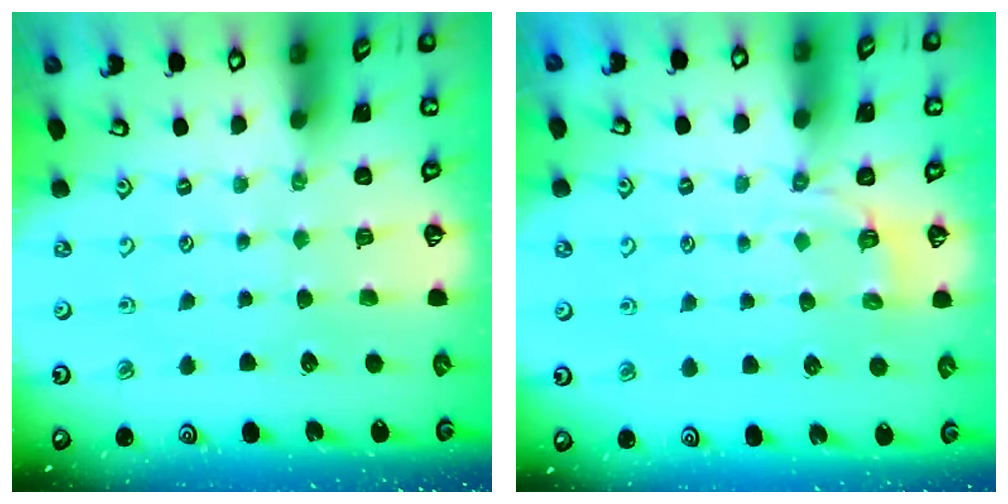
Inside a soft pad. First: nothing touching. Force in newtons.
{"total": 2.9, "press": 2.0, "slide": 2.1}